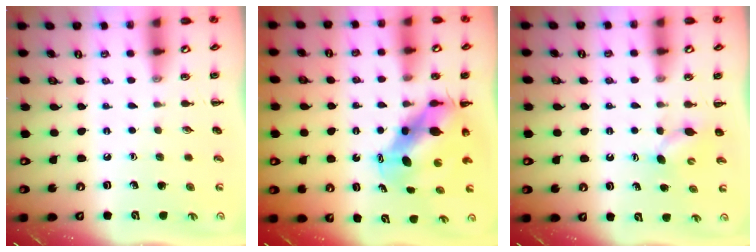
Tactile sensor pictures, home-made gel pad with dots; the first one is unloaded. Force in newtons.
{"total": 7.9, "press": 7.8, "slide": 1.7}
{"total": 4.0, "press": 3.9, "slide": 0.9}